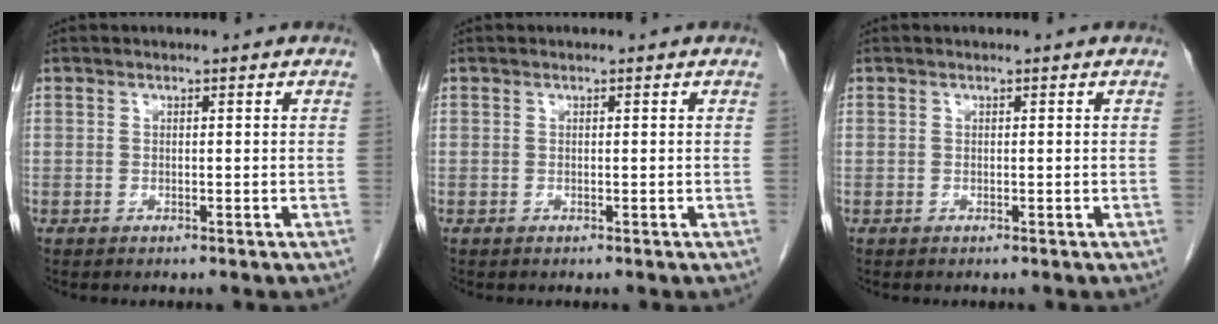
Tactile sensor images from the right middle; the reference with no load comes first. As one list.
[{"total": 0.0}, {"total": 0.0}]